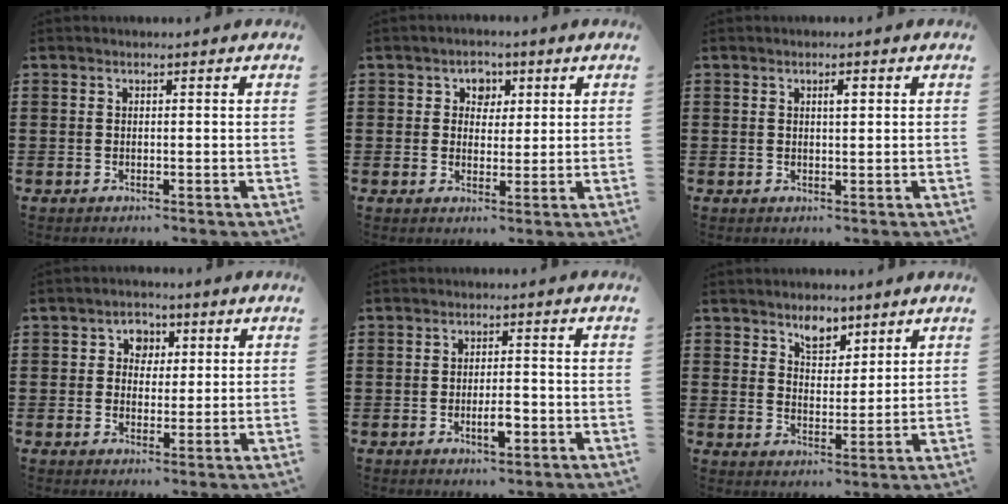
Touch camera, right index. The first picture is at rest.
{"total": 3.1, "force": [1.1, 2.7, 1.0], "torque": [-0.025, 0.009, 0.014]}
{"total": 1.2, "force": [0.5, 0.4, 1.1], "torque": [-0.013, 0.002, 0.005]}
{"total": 3.2, "force": [0.9, 2.8, 1.3], "torque": [-0.031, 0.008, 0.010]}
{"total": 3.6, "force": [-1.3, 1.2, 3.2], "torque": [-0.061, 0.001, -0.023]}
{"total": 4.8, "force": [3.8, 2.4, 1.8], "torque": [-0.032, -0.004, 0.068]}